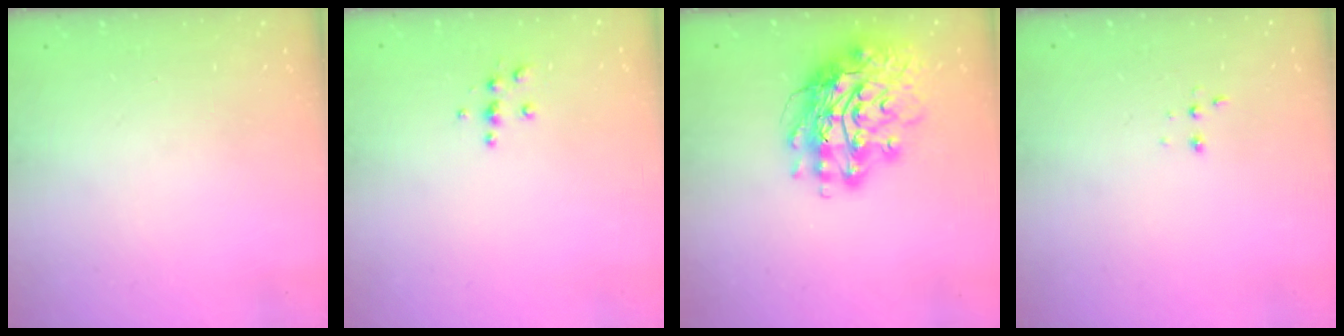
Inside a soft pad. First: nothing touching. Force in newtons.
{"total": 4.9, "press": 4.9, "slide": 0.5}
{"total": 16.2, "press": 16.1, "slide": 2.1}
{"total": 2.7, "press": 2.7, "slide": 0.5}